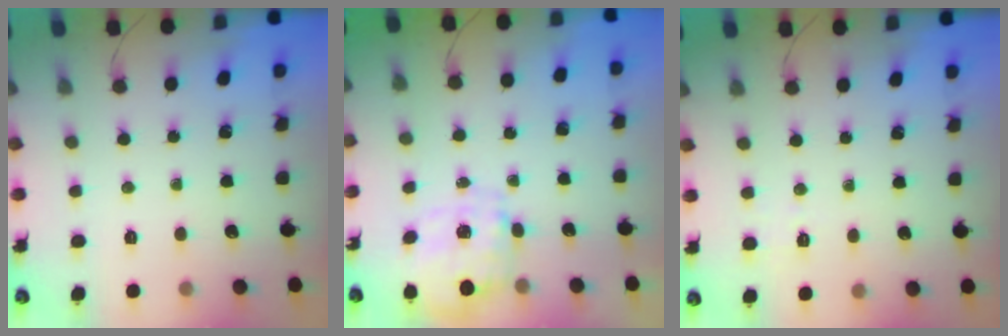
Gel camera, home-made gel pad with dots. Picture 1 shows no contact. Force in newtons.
{"total": 2.6, "press": 2.4, "slide": 1.0}
{"total": 2.1, "press": 1.2, "slide": 1.7}